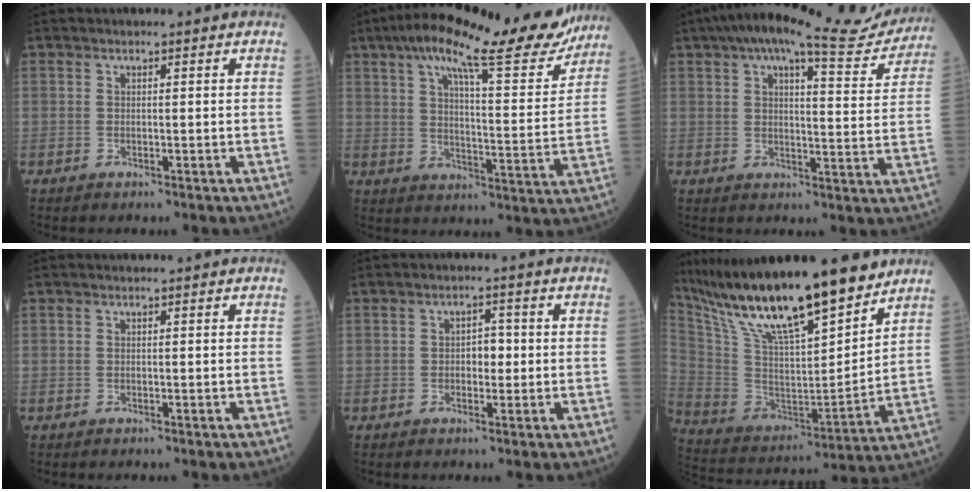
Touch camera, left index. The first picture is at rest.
{"total": 21.9, "force": [17.4, 3.3, 12.9], "torque": [-0.195, 0.011, 0.233]}
{"total": 16.4, "force": [14.4, 2.7, 7.2], "torque": [-0.102, 0.010, 0.178]}
{"total": 0.0}
{"total": 2.6, "force": [-0.2, 1.6, 2.1], "torque": [-0.028, 0.006, -0.006]}
{"total": 22.7, "force": [18.0, 3.5, 13.4], "torque": [-0.246, -0.004, 0.322]}